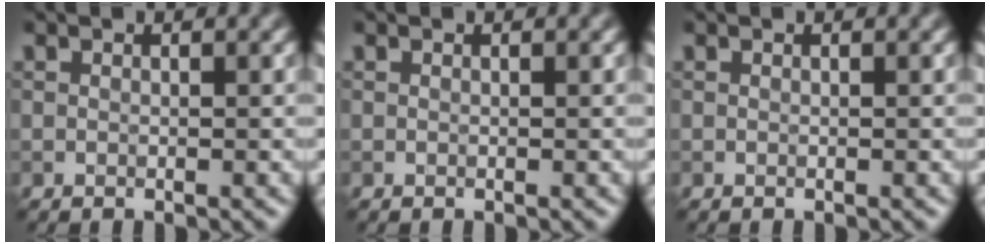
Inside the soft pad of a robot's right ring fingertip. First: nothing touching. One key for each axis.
{"total": 0.0}
{"total": 0.0}